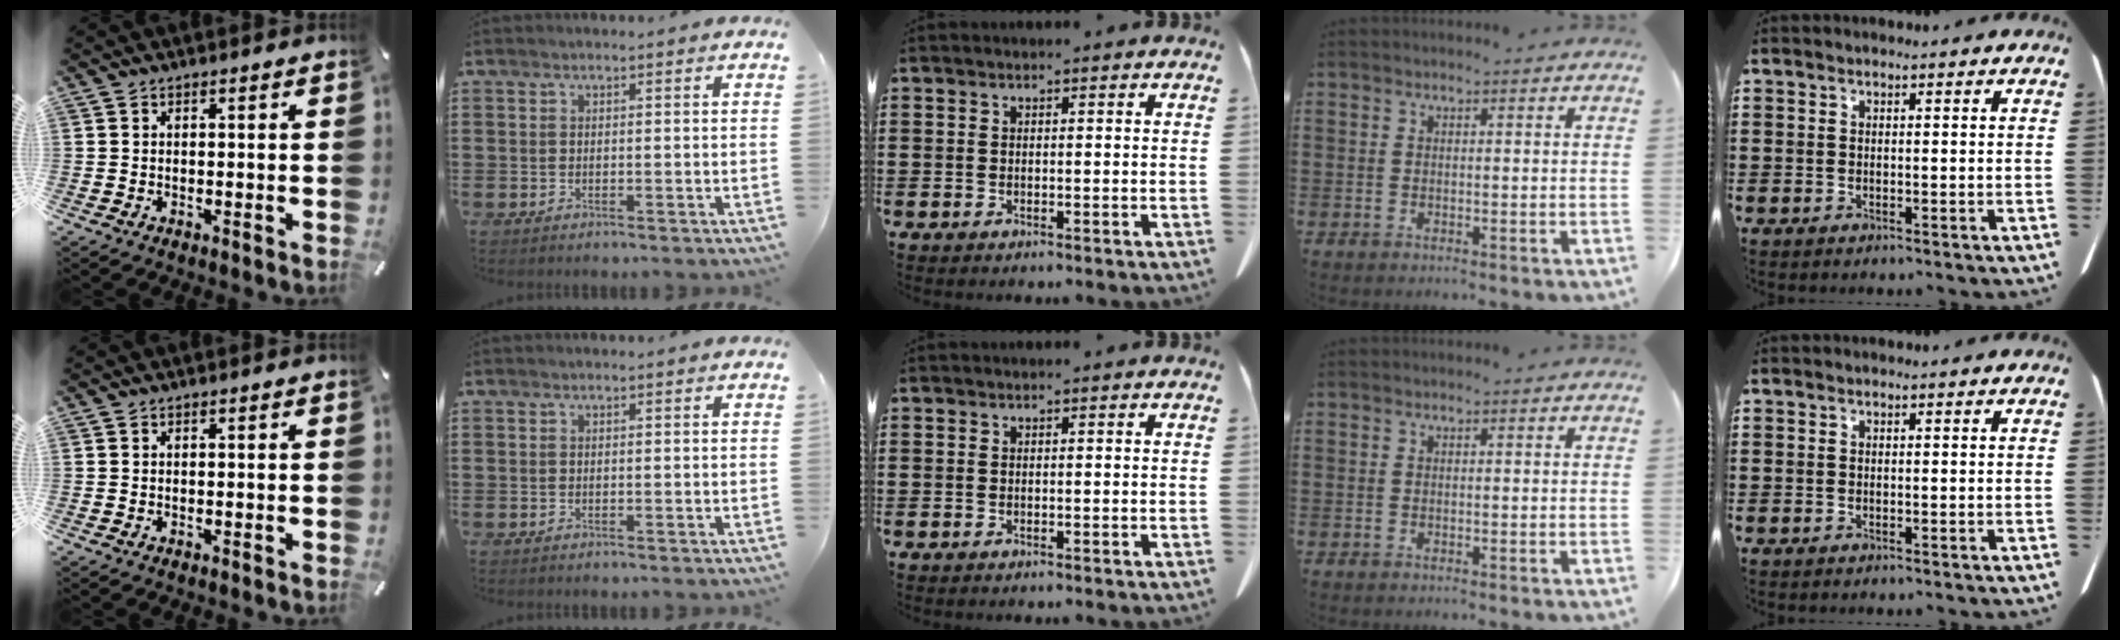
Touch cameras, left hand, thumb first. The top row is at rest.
{}